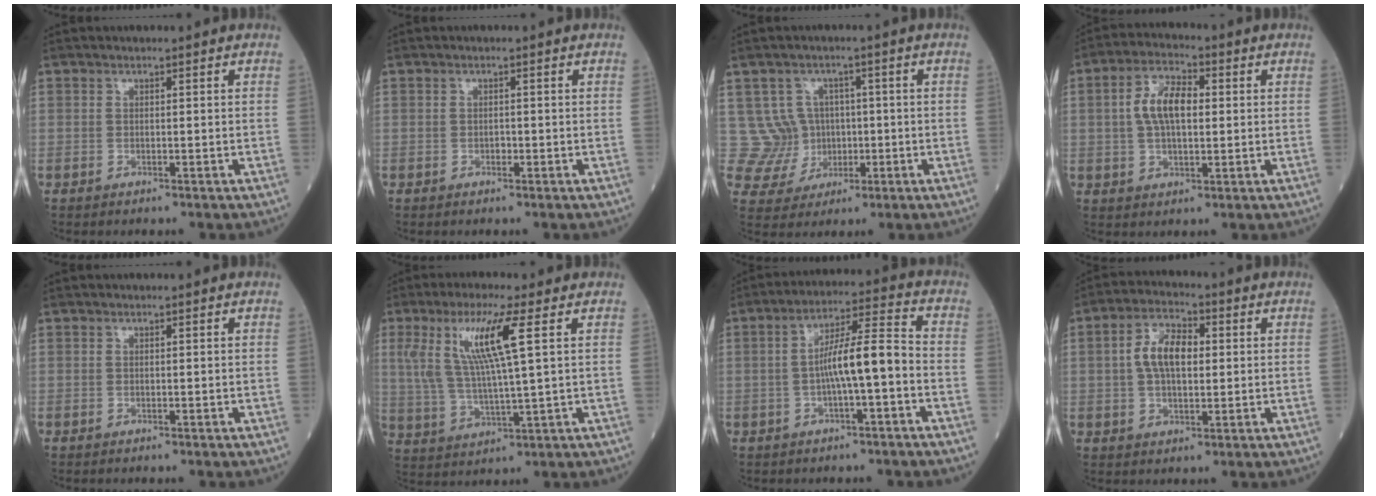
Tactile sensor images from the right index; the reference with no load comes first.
{"total": 0.6, "force": [-0.3, 0.4, 0.4], "torque": [-0.007, 0.001, -0.005]}
{"total": 6.6, "force": [0.9, 6.6, 0.3], "torque": [-0.005, 0.020, 0.029]}
{"total": 7.8, "force": [1.0, 3.5, 6.8], "torque": [-0.140, 0.015, 0.016]}
{"total": 0.0}
{"total": 10.7, "force": [3.8, 0.2, 9.9], "torque": [-0.216, 0.005, 0.075]}
{"total": 8.5, "force": [-1.7, 0.8, 8.3], "torque": [-0.146, 0.025, -0.031]}
{"total": 7.6, "force": [1.0, 3.8, 6.6], "torque": [-0.131, 0.017, 0.016]}